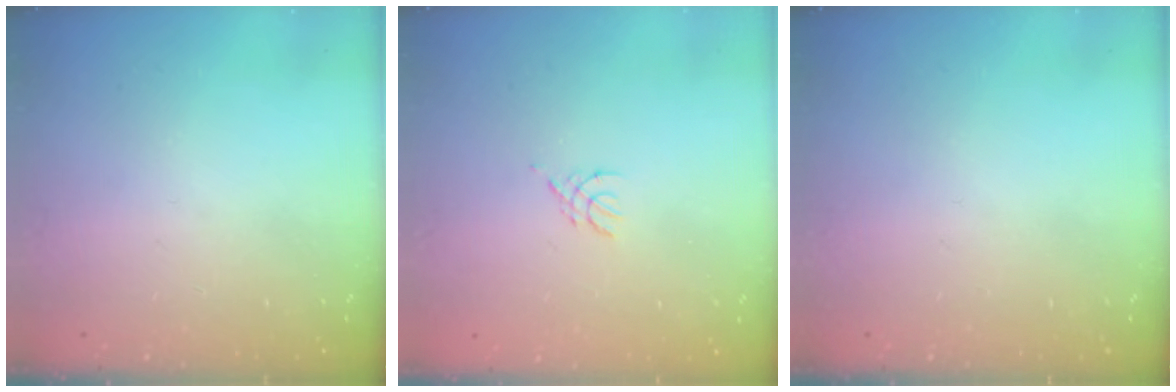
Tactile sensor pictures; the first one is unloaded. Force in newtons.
{"total": 1.8, "press": 1.7, "slide": 0.4}
{"total": 0.0}